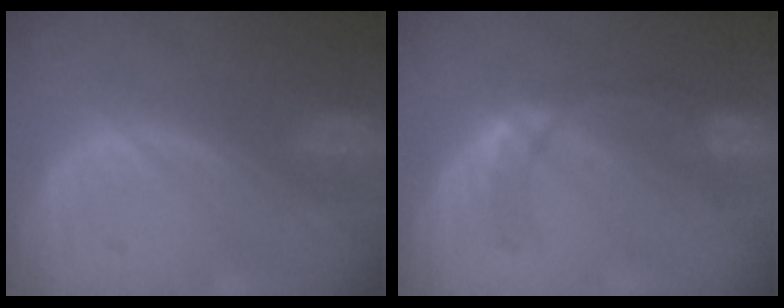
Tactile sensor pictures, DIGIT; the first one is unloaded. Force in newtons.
{"total": 4.7, "press": 4.6, "slide": 1.0}